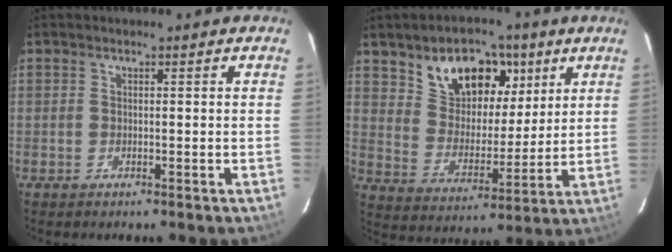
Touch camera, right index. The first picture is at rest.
{"total": 15.5, "force": [8.5, 9.5, 8.9], "torque": [-0.156, 0.028, 0.154]}